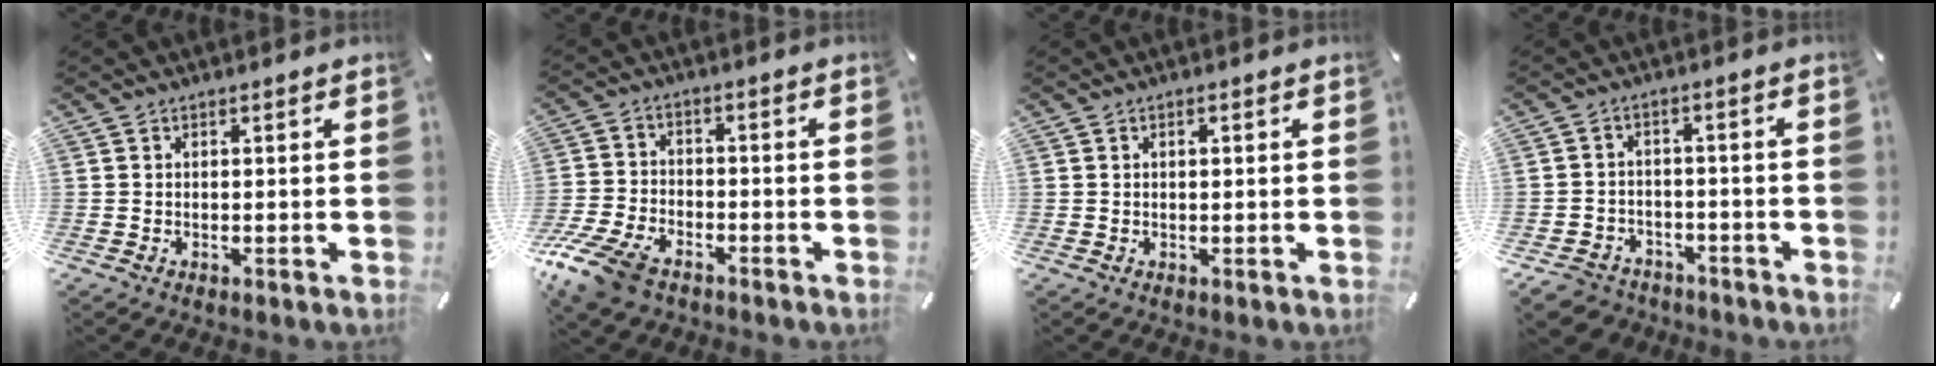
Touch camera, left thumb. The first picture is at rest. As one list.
[{"total": 10.0, "force": [-7.0, 5.2, 5.0], "torque": [-0.112, 0.029, -0.134]}, {"total": 0.9, "force": [0.2, 0.5, 0.7], "torque": [-0.015, 0.003, 0.003]}, {"total": 5.2, "force": [-3.7, 3.5, 1.1], "torque": [-0.035, 0.014, -0.073]}]